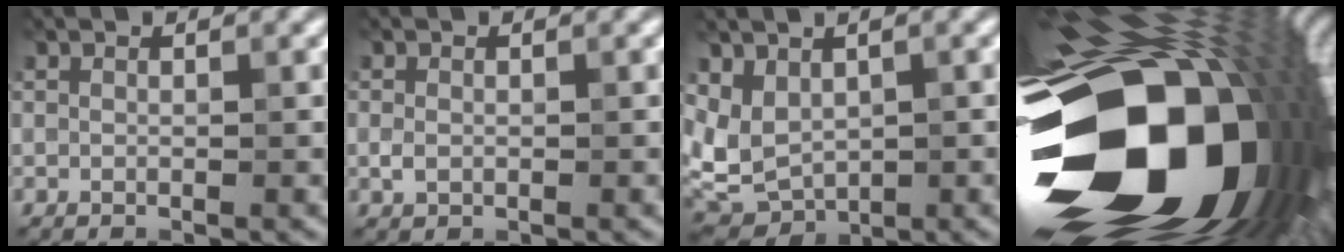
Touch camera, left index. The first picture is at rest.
{"total": 1.0, "force": [-0.1, 0.8, 0.7], "torque": [-0.014, -0.002, -0.004]}
{"total": 4.6, "force": [0.9, 3.3, 3.1], "torque": [-0.060, -0.006, 0.019]}
{"total": 23.1, "force": [-6.2, 15.1, 16.4], "torque": [-0.302, -0.038, -0.099]}